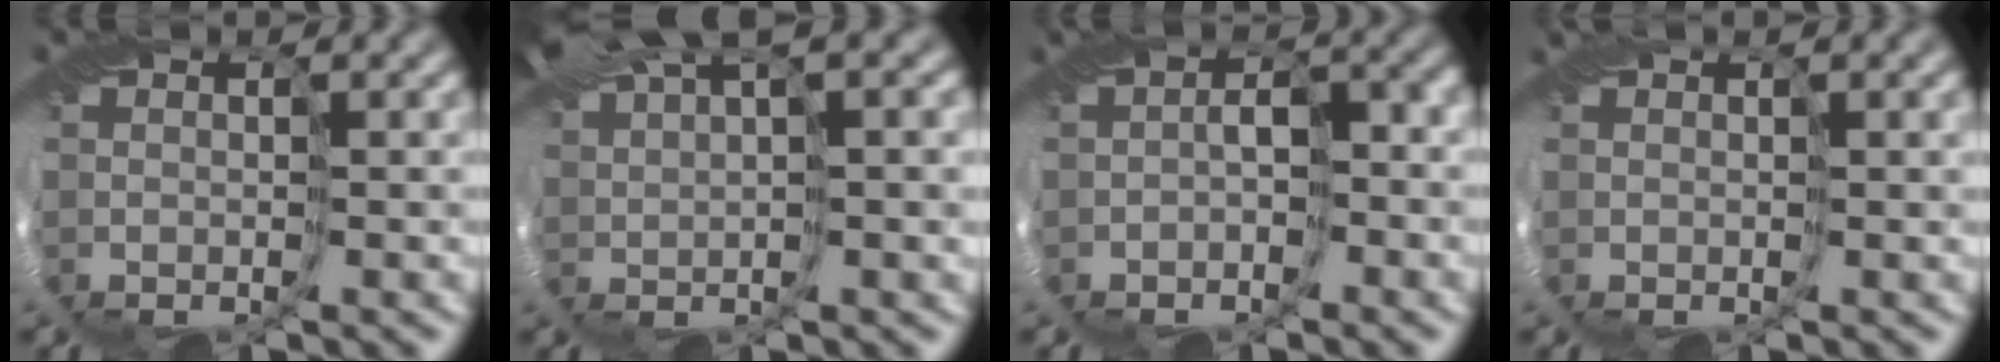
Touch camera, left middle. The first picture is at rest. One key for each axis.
{"total": 9.7, "fx": 5.6, "fy": 2.8, "fz": 7.4, "tx": -0.154, "ty": 0.025, "tz": 0.102}
{"total": 5.3, "fx": -0.3, "fy": 3.2, "fz": 4.3, "tx": -0.049, "ty": 0.019, "tz": -0.005}
{"total": 3.7, "fx": 1.8, "fy": 0.9, "fz": 3.1, "tx": -0.053, "ty": 0.010, "tz": 0.036}